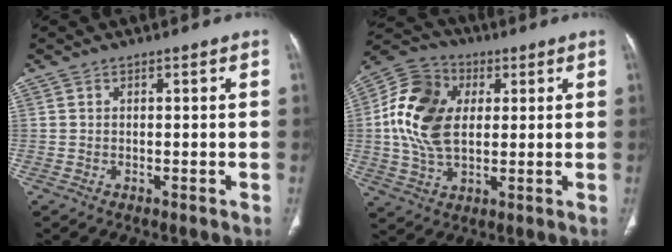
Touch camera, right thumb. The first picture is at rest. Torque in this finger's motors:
{"motor_torque": [1.50, 1.49, 1.13, 0.46, 0.17]}